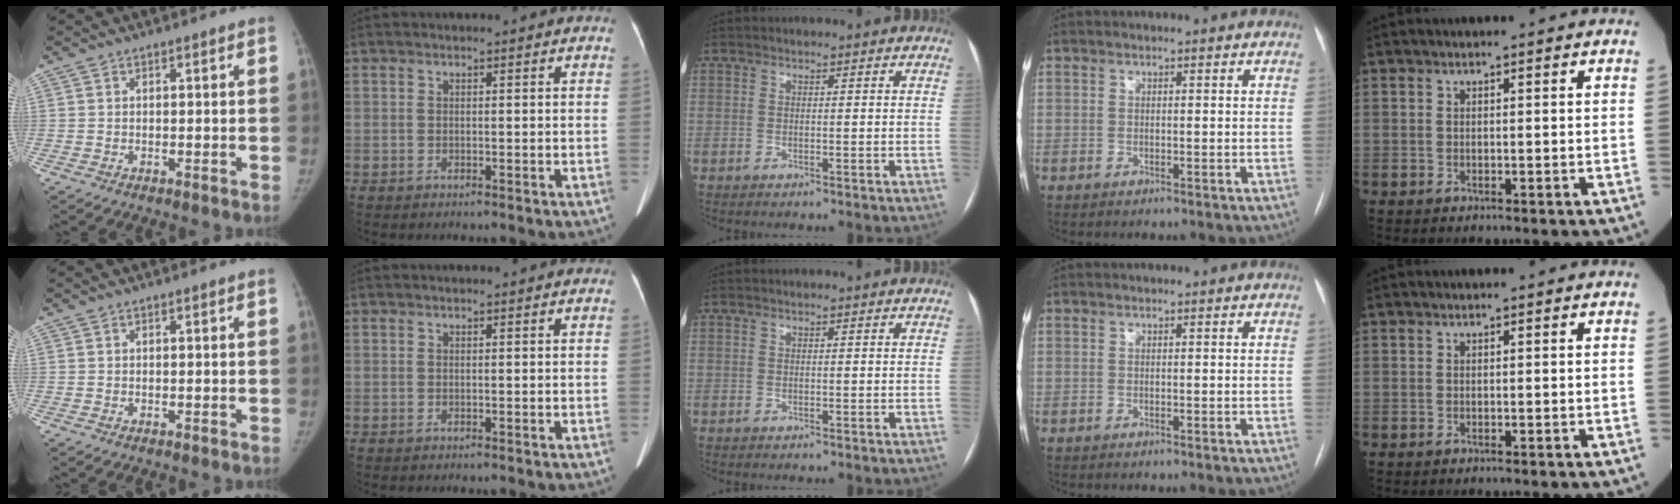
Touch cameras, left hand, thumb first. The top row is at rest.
{}